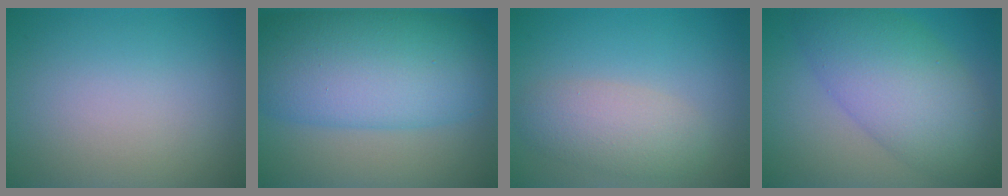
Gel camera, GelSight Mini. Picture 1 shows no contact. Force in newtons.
{"total": 12.0, "press": 12.0, "slide": 0.2}
{"total": 3.6, "press": 3.6, "slide": 0.4}
{"total": 8.2, "press": 8.2, "slide": 0.2}